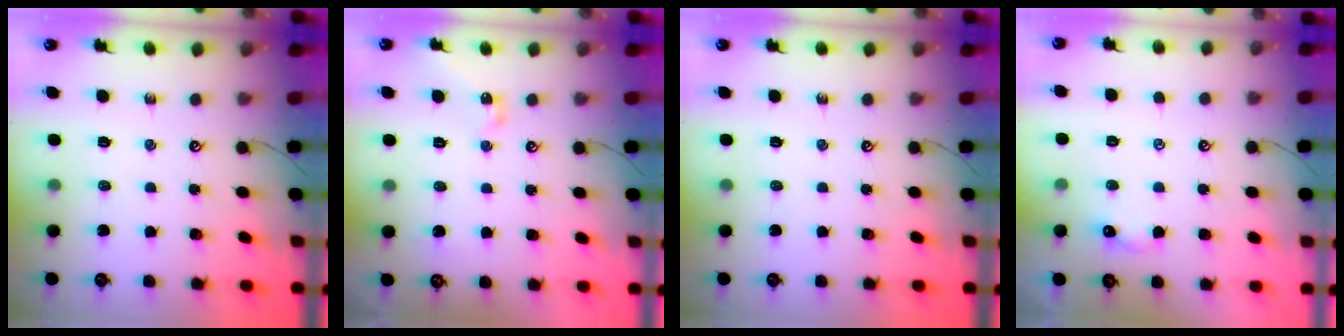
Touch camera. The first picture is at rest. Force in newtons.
{"total": 5.1, "press": 5.1, "slide": 0.2}
{"total": 0.0}
{"total": 1.6, "press": 1.5, "slide": 0.4}